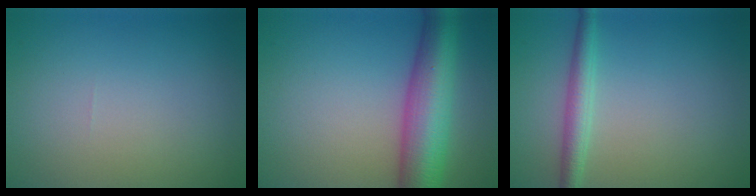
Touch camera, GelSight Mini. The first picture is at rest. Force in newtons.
{"total": 8.9, "press": 8.9, "slide": 0.2}
{"total": 2.4, "press": 2.4, "slide": 0.0}